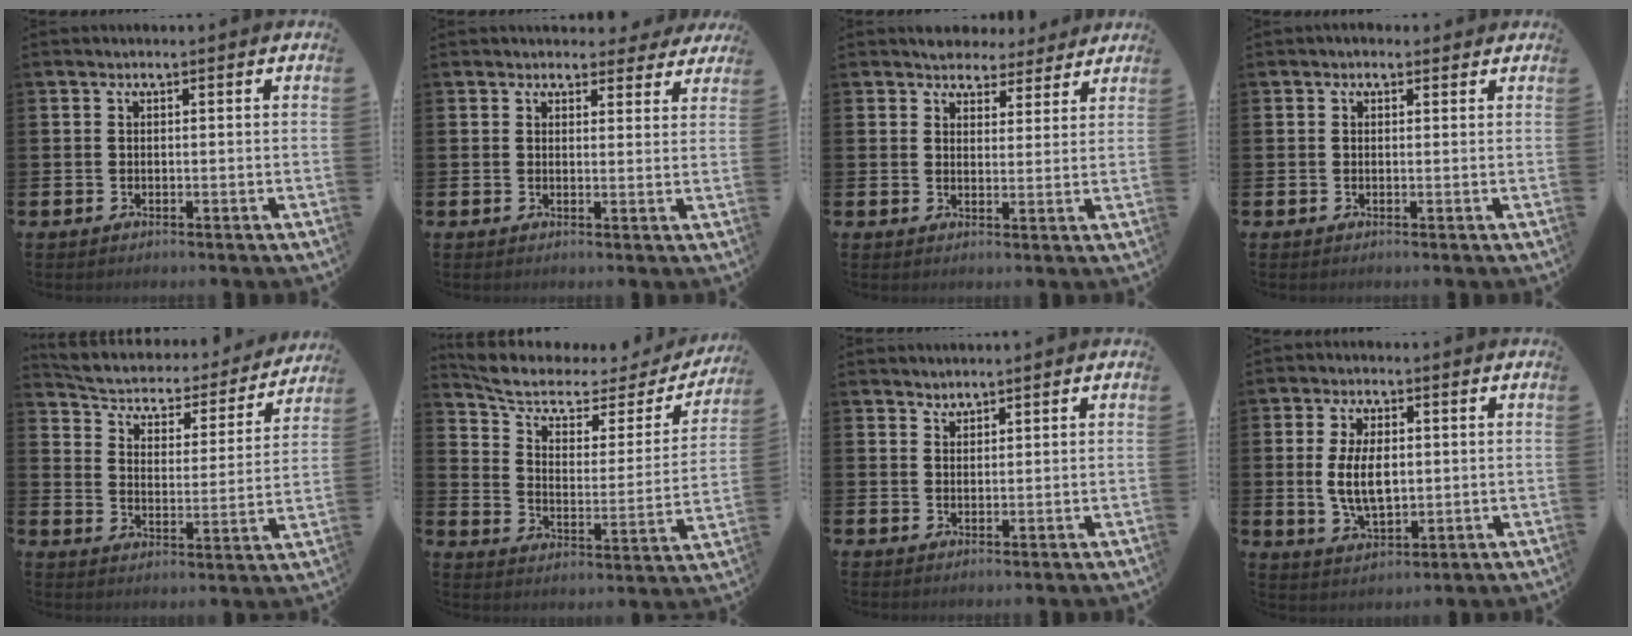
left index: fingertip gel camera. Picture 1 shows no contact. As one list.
[{"total": 3.0, "force": [2.7, 1.3, 0.3], "torque": [0.008, -0.016, 0.044]}, {"total": 4.4, "force": [3.9, 1.9, -0.1], "torque": [-0.004, -0.025, 0.069]}, {"total": 0.9, "force": [0.7, 0.7, 0.1], "torque": [0.010, 0.006, 0.009]}, {"total": 5.0, "force": [4.5, 1.8, 1.2], "torque": [-0.049, -0.038, 0.069]}, {"total": 7.0, "force": [5.3, 3.2, 3.1], "torque": [-0.086, -0.037, 0.083]}, {"total": 2.4, "force": [2.4, 0.3, -0.5], "torque": [0.011, -0.013, 0.044]}, {"total": 6.7, "force": [0.6, 3.6, 5.7], "torque": [-0.092, 0.000, 0.005]}]